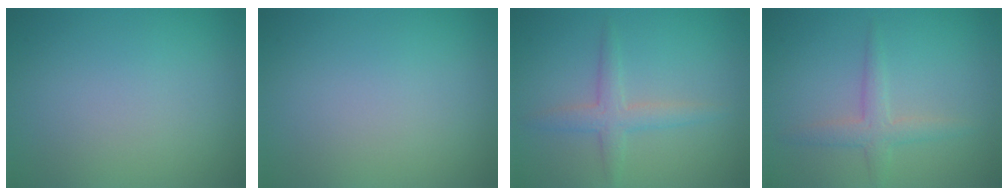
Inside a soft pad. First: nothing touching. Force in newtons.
{"total": 0.0}
{"total": 2.5, "press": 2.5, "slide": 0.1}
{"total": 2.3, "press": 2.3, "slide": 0.1}